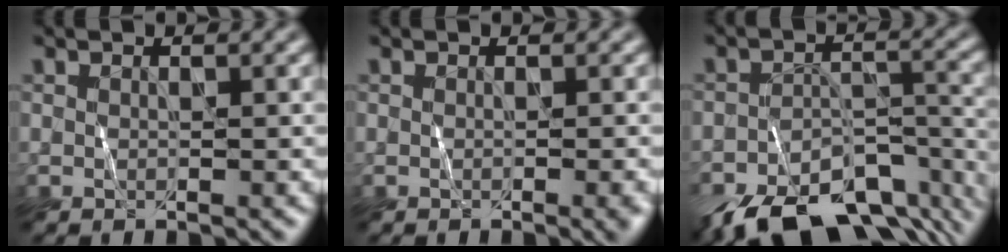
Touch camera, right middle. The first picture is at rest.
{"total": 1.5, "force": [-0.5, 0.4, 1.3], "torque": [-0.013, -0.002, -0.008]}
{"total": 12.4, "force": [-9.3, 5.3, 6.3], "torque": [-0.112, -0.016, -0.132]}